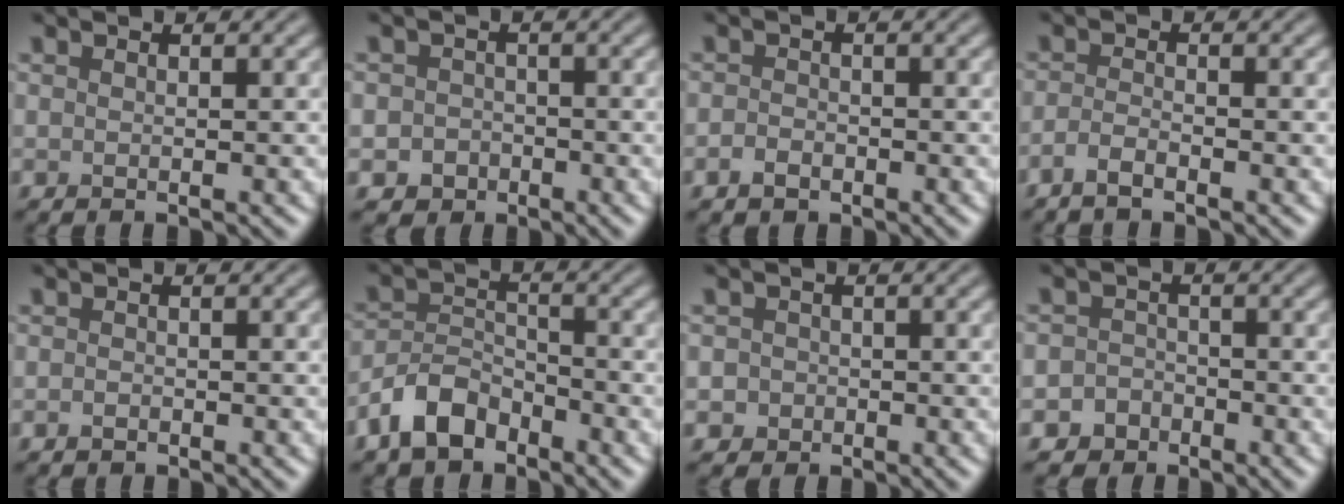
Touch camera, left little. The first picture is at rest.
{"total": 2.2, "force": [-0.9, 1.9, 0.4], "torque": [0.010, 0.002, -0.019]}
{"total": 1.6, "force": [-0.9, 1.1, 0.7], "torque": [-0.011, 0.000, -0.020]}
{"total": 1.6, "force": [-1.2, 0.4, 1.0], "torque": [-0.021, 0.001, -0.029]}
{"total": 0.6, "force": [-0.4, 0.4, 0.3], "torque": [-0.006, -0.002, -0.006]}
{"total": 4.6, "force": [-3.2, 2.5, 2.1], "torque": [-0.036, 0.004, -0.072]}
{"total": 1.7, "force": [-0.4, 1.6, 0.3], "torque": [0.014, 0.000, -0.010]}
{"total": 2.7, "force": [-1.7, 2.1, 0.2], "torque": [0.027, 0.004, -0.035]}